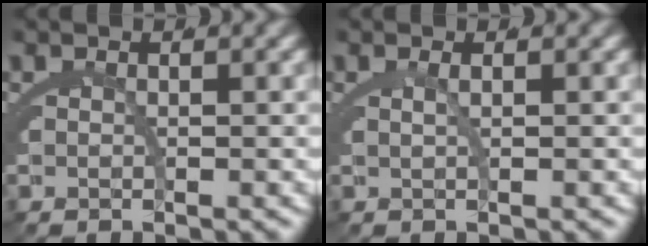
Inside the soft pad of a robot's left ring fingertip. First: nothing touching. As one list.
[{"total": 1.0, "force": [0.4, -0.8, 0.5], "torque": [-0.009, 0.000, 0.009]}]